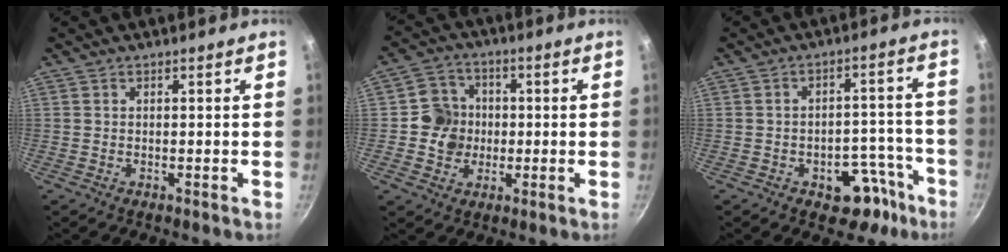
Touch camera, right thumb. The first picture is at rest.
{"total": 8.3, "force": [-0.6, 7.9, 2.7], "torque": [-0.009, 0.014, -0.015]}
{"total": 9.7, "force": [-5.4, 5.9, 5.5], "torque": [-0.036, 0.054, -0.065]}